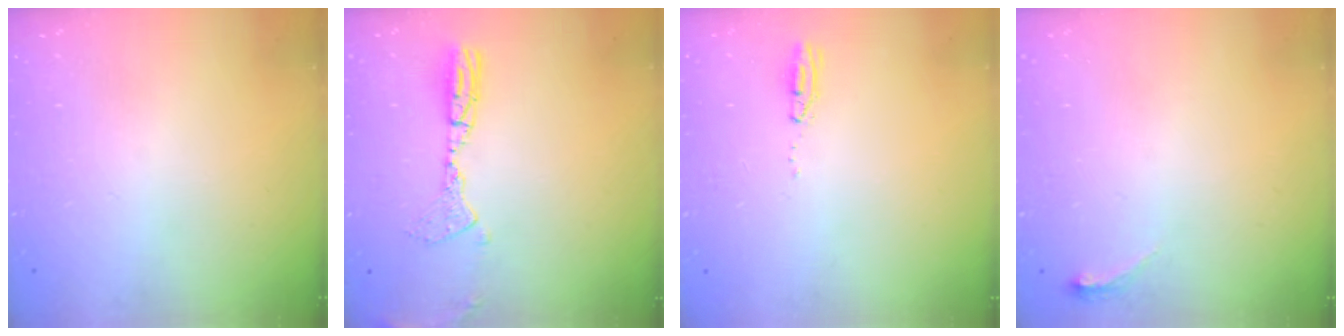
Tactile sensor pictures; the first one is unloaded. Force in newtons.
{"total": 10.0, "press": 9.7, "slide": 2.6}
{"total": 3.8, "press": 3.7, "slide": 1.1}
{"total": 3.7, "press": 3.4, "slide": 1.5}